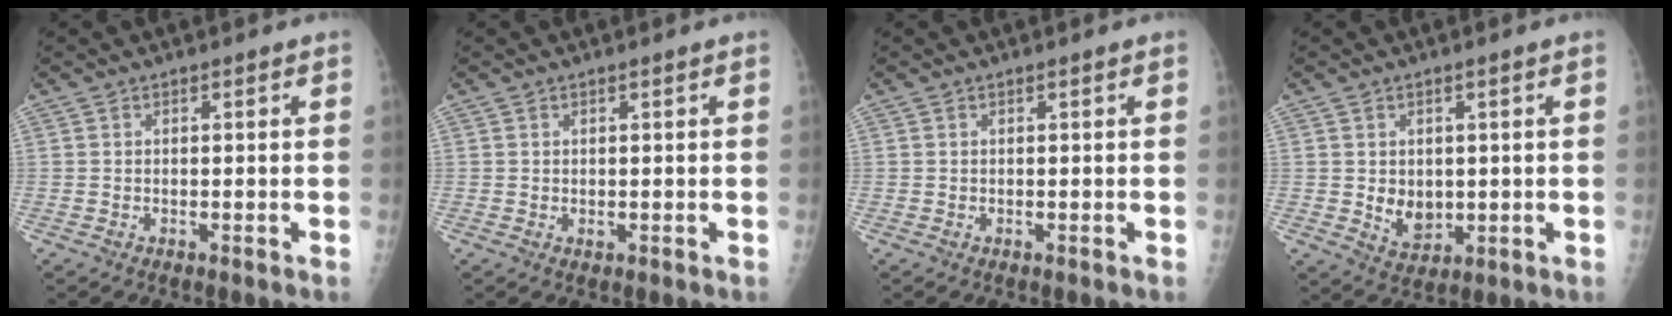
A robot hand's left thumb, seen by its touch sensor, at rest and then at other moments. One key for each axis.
{"total": 0.7, "fx": 0.1, "fy": 0.3, "fz": 0.7, "tx": -0.008, "ty": -0.001, "tz": 0.006}
{"total": 0.0}
{"total": 5.3, "fx": 0.2, "fy": 4.0, "fz": 3.4, "tx": -0.034, "ty": -0.011, "tz": 0.019}